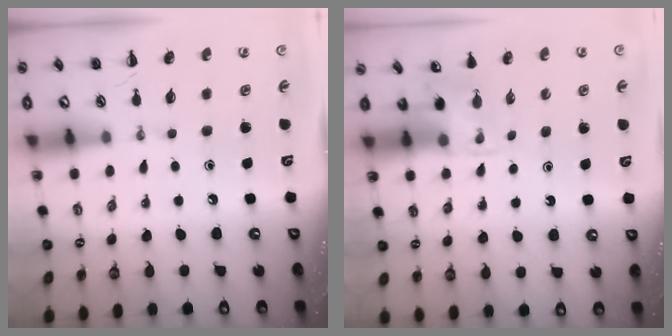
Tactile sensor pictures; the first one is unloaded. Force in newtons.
{"total": 2.6, "press": 2.5, "slide": 0.9}